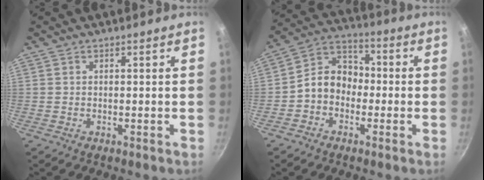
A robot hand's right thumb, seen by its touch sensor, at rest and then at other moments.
{"total": 9.3, "force": [-1.9, 7.5, 5.3], "torque": [-0.064, 0.040, -0.051]}